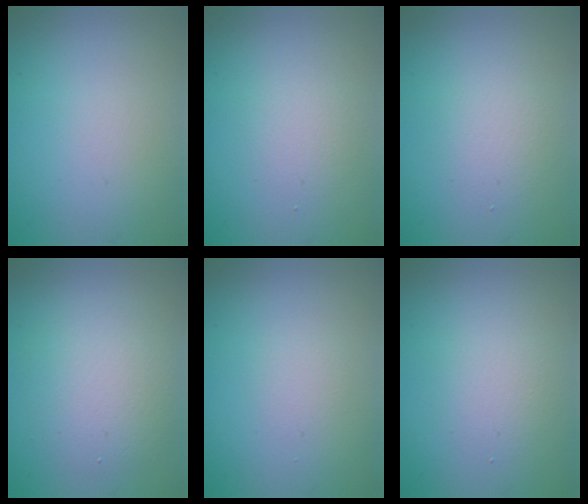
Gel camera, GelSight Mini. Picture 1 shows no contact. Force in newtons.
{"total": 1.6, "press": 1.6, "slide": 0.1}
{"total": 1.9, "press": 1.9, "slide": 0.0}
{"total": 4.0, "press": 4.0, "slide": 0.3}
{"total": 0.8, "press": 0.7, "slide": 0.1}
{"total": 1.9, "press": 1.9, "slide": 0.1}